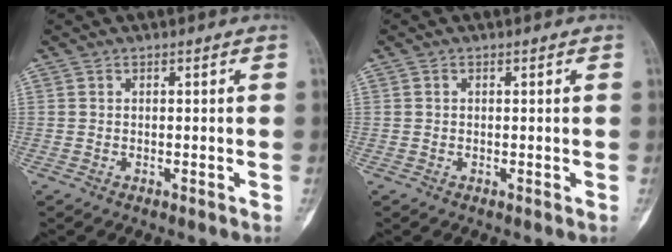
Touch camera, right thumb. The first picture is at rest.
{"total": 0.0}